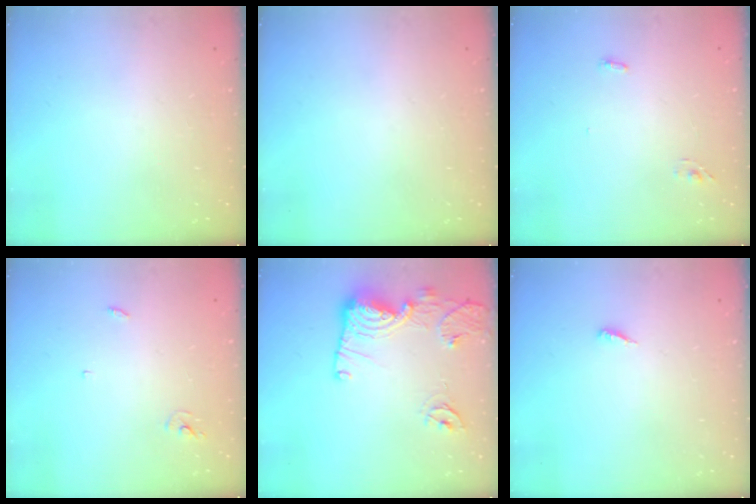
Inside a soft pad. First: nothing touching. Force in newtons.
{"total": 0.0}
{"total": 3.2, "press": 2.9, "slide": 1.5}
{"total": 2.4, "press": 2.4, "slide": 0.2}
{"total": 14.3, "press": 14.2, "slide": 1.4}
{"total": 3.0, "press": 3.0, "slide": 0.2}